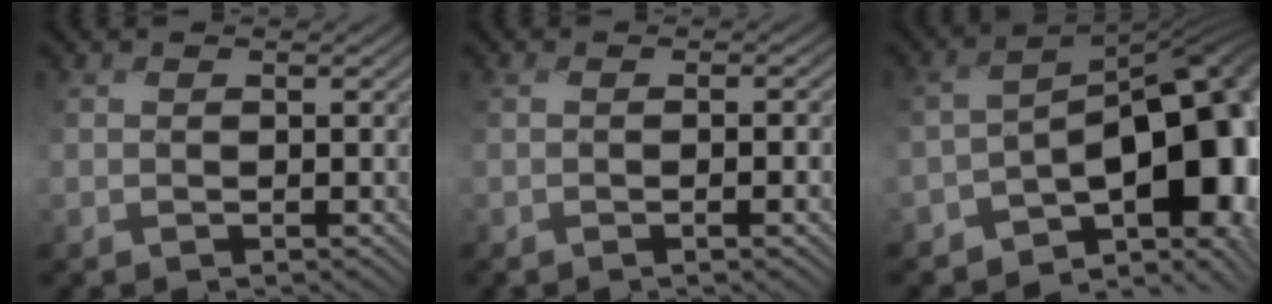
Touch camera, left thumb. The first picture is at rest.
{"total": 1.8, "force": [-0.4, -0.2, 1.7], "torque": [-0.031, 0.007, -0.003]}
{"total": 17.4, "force": [-5.6, 9.0, 13.8], "torque": [-0.164, -0.032, -0.059]}